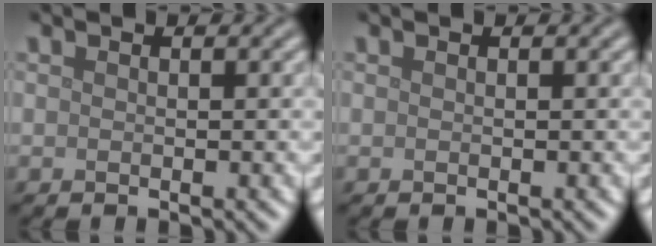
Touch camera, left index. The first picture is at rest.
{"total": 0.0}